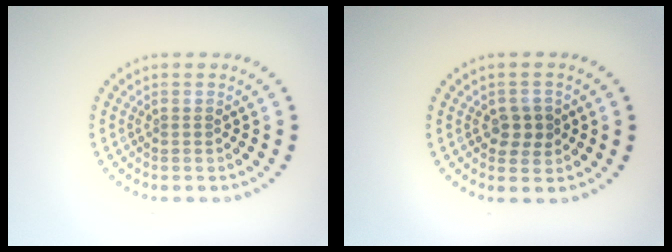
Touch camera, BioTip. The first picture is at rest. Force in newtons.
{"total": 2.2, "press": 2.2, "slide": 0.6}